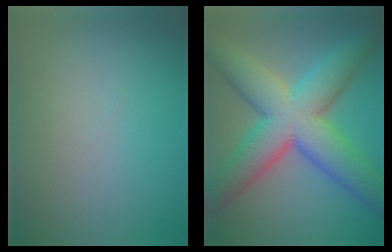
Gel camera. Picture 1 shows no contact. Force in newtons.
{"total": 12.1, "press": 12.1, "slide": 0.2}